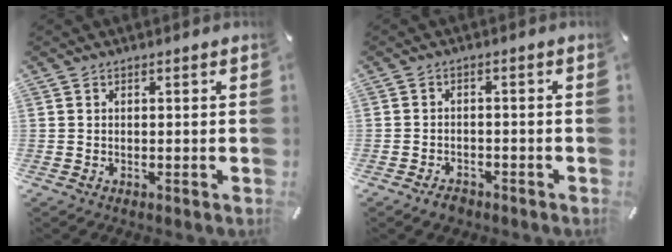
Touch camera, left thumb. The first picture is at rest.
{"total": 2.6, "force": [-2.1, 1.4, 0.9], "torque": [-0.016, 0.012, -0.042]}